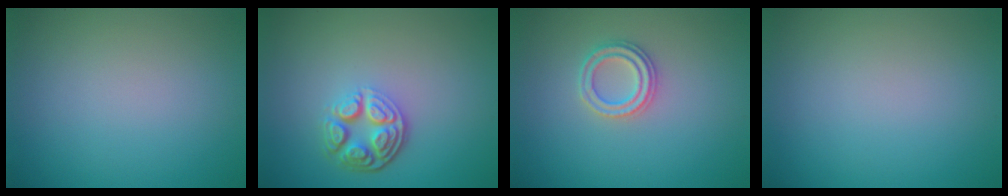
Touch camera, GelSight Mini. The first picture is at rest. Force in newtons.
{"total": 4.5, "press": 3.4, "slide": 2.9}
{"total": 2.3, "press": 2.2, "slide": 0.5}
{"total": 0.0}